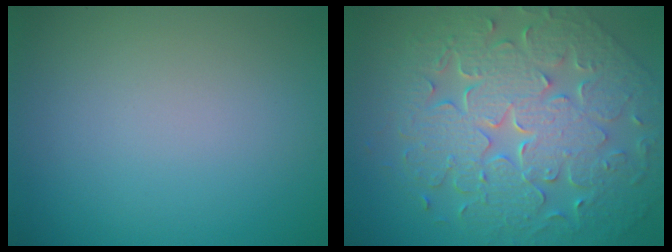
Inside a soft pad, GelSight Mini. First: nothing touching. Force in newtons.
{"total": 9.5, "press": 6.7, "slide": 6.7}